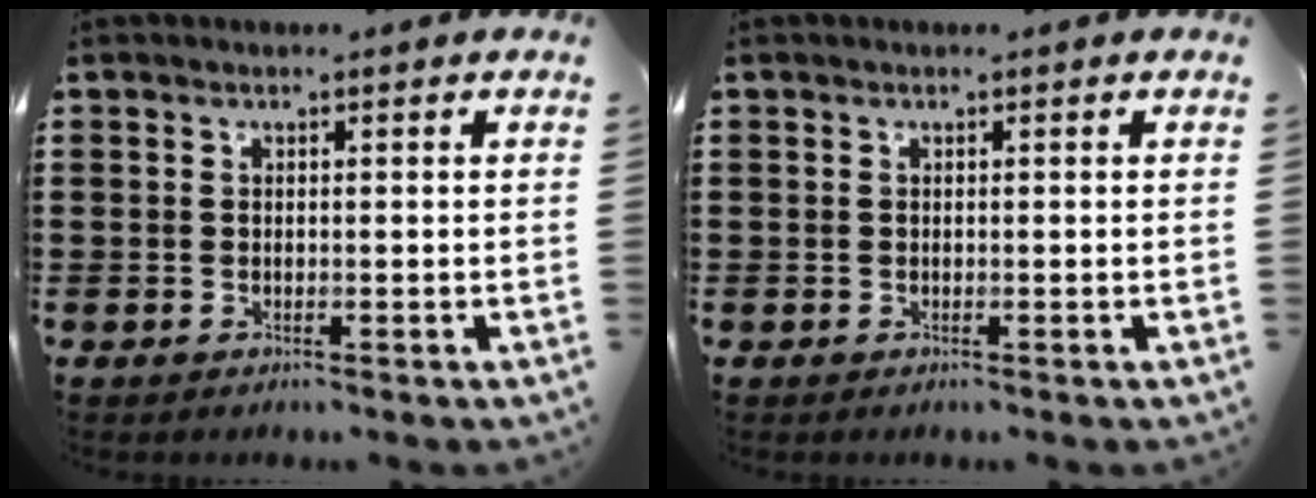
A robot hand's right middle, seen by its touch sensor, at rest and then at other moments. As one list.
[{"total": 0.0}]